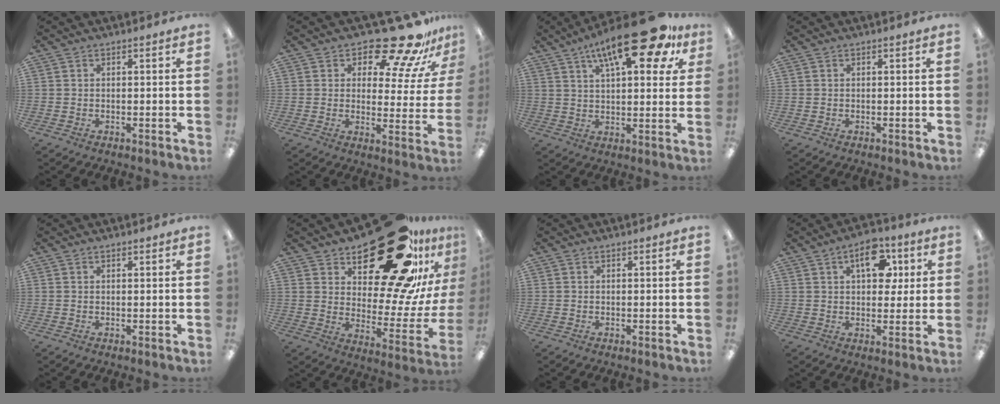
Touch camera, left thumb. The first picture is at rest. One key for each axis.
{"total": 17.2, "fx": 13.9, "fy": 5.7, "fz": 8.3, "tx": -0.130, "ty": -0.100, "tz": 0.236}
{"total": 20.2, "fx": 11.7, "fy": 6.9, "fz": 14.9, "tx": -0.223, "ty": -0.054, "tz": 0.183}
{"total": 0.0}
{"total": 0.6, "fx": 0.4, "fy": 0.3, "fz": 0.2, "tx": 0.003, "ty": -0.001, "tz": 0.005}
{"total": 30.9, "fx": 20.1, "fy": 13.3, "fz": 19.3, "tx": -0.236, "ty": -0.141, "tz": 0.351}
{"total": 0.0}
{"total": 10.8, "fx": 4.1, "fy": 6.4, "fz": 7.7, "tx": -0.092, "ty": -0.008, "tz": 0.065}